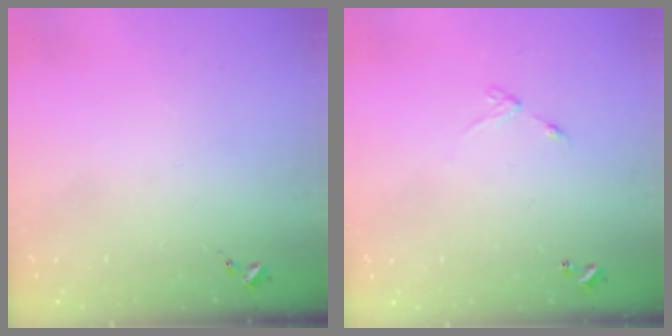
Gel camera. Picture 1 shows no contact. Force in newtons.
{"total": 4.6, "press": 4.6, "slide": 0.5}